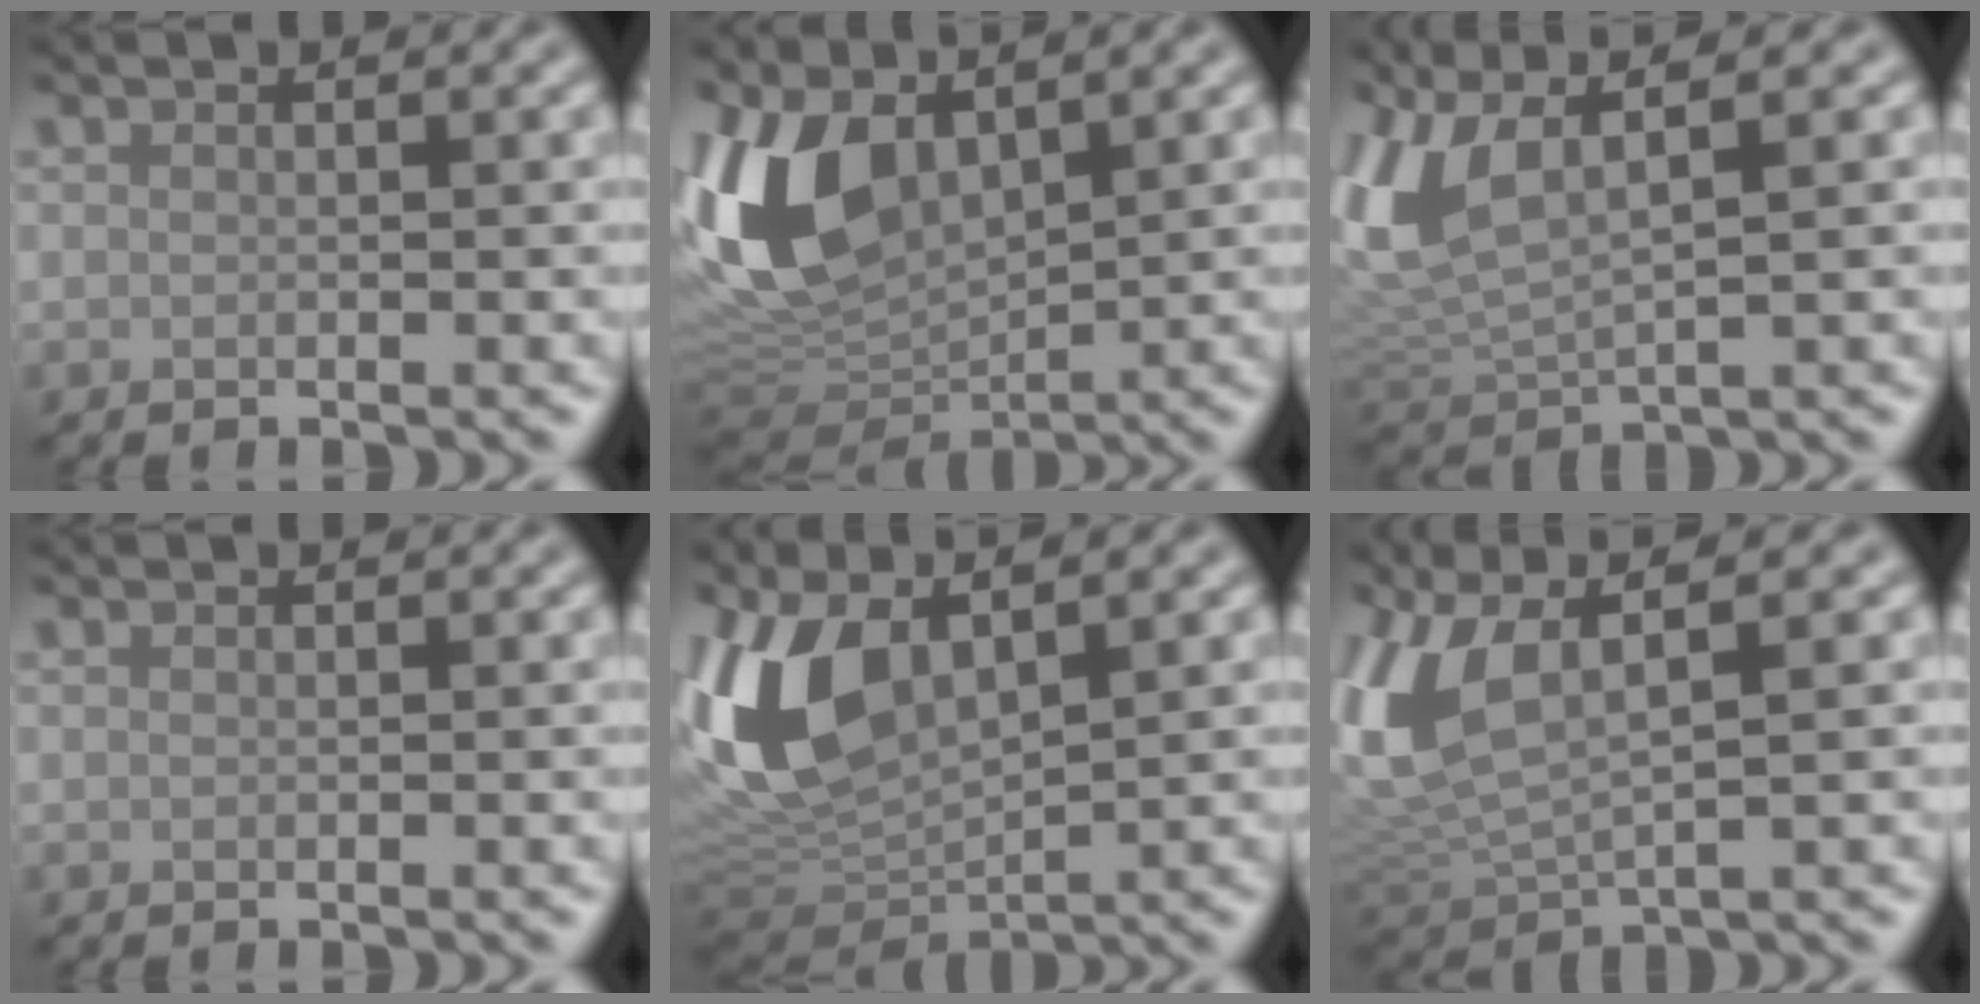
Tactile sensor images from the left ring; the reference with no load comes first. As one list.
[{"total": 8.7, "force": [2.8, 4.6, 6.8], "torque": [-0.153, -0.006, 0.049]}, {"total": 7.0, "force": [3.3, 2.3, 5.7], "torque": [-0.144, 0.012, 0.067]}, {"total": 0.0}, {"total": 8.2, "force": [3.0, 3.8, 6.6], "torque": [-0.157, 0.002, 0.058]}, {"total": 7.2, "force": [2.8, 2.7, 6.0], "torque": [-0.146, 0.008, 0.056]}]